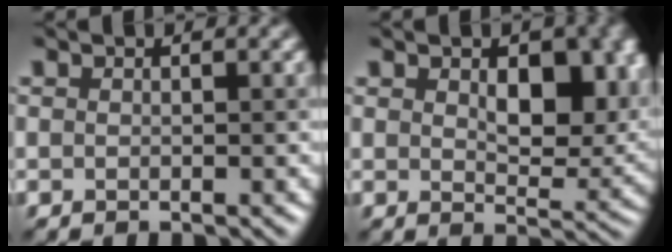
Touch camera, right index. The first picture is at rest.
{"total": 8.1, "force": [2.1, 4.7, 6.3], "torque": [-0.080, -0.011, 0.044]}